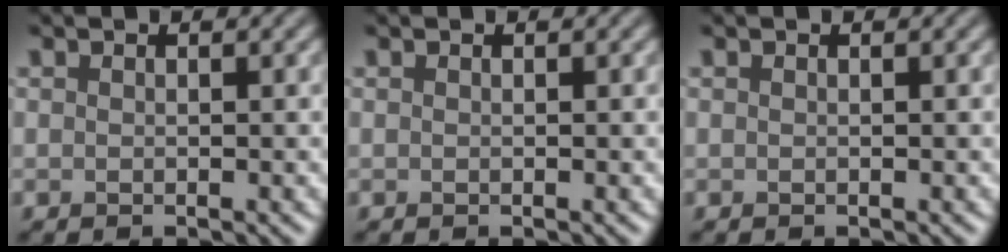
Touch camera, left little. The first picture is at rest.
{"total": 0.0}
{"total": 0.0}